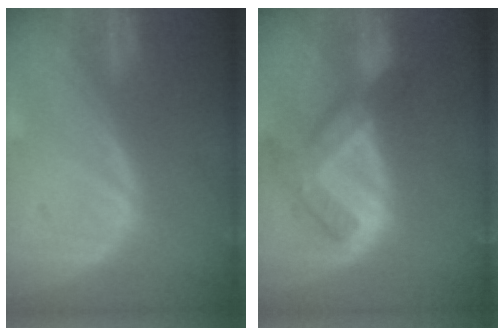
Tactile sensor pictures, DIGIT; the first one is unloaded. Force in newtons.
{"total": 7.5, "press": 6.4, "slide": 3.9}